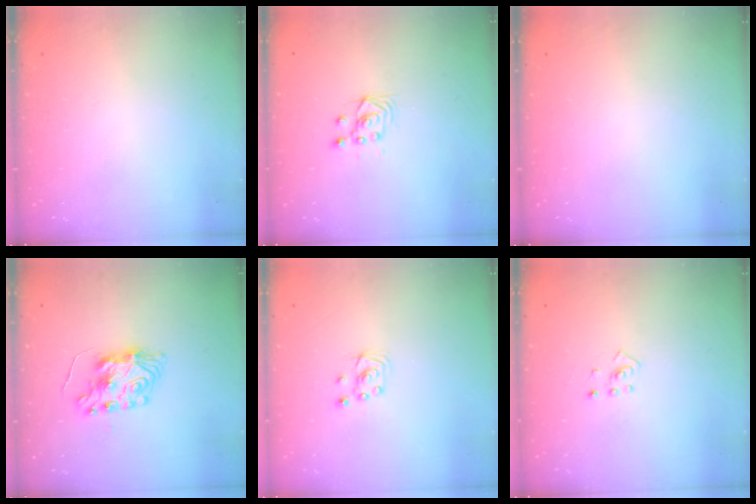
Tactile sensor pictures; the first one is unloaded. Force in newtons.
{"total": 3.6, "press": 3.3, "slide": 1.5}
{"total": 0.0}
{"total": 8.8, "press": 8.8, "slide": 0.6}
{"total": 3.1, "press": 3.1, "slide": 0.2}
{"total": 2.0, "press": 1.9, "slide": 0.8}